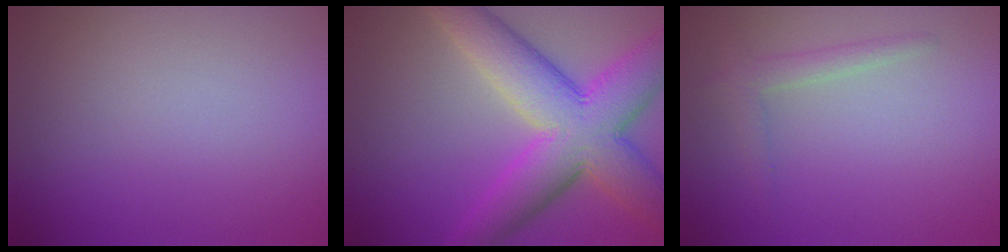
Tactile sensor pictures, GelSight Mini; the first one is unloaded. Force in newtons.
{"total": 10.3, "press": 10.3, "slide": 0.1}
{"total": 1.6, "press": 1.6, "slide": 0.0}